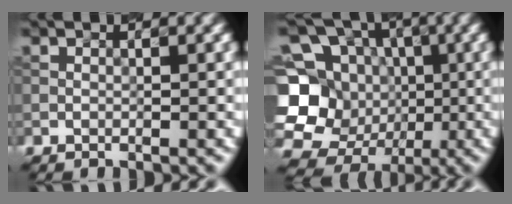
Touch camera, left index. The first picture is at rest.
{"total": 12.6, "force": [-1.4, 11.6, 4.7], "torque": [-0.131, 0.012, -0.034]}